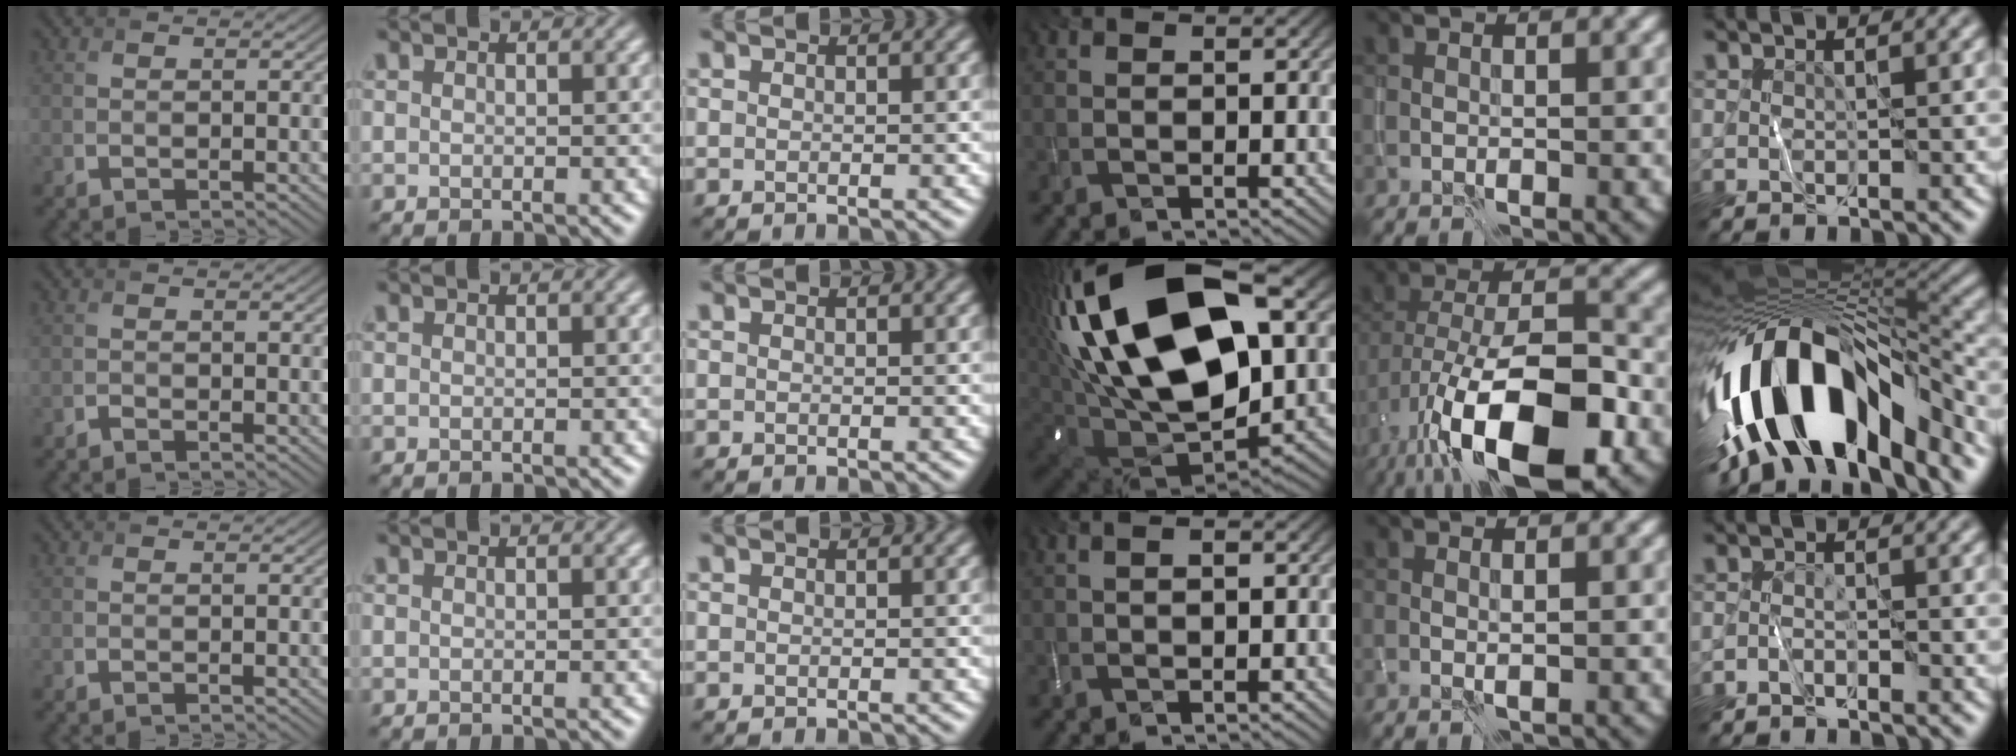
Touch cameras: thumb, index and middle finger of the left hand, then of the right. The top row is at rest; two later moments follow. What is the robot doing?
{"motion": "wipe", "object": "whiteboard"}